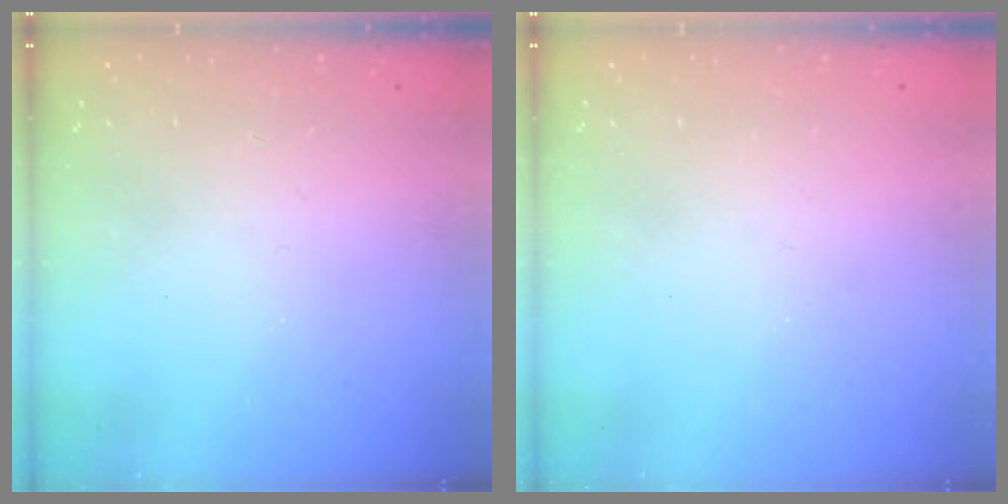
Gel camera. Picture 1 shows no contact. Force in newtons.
{"total": 0.0}